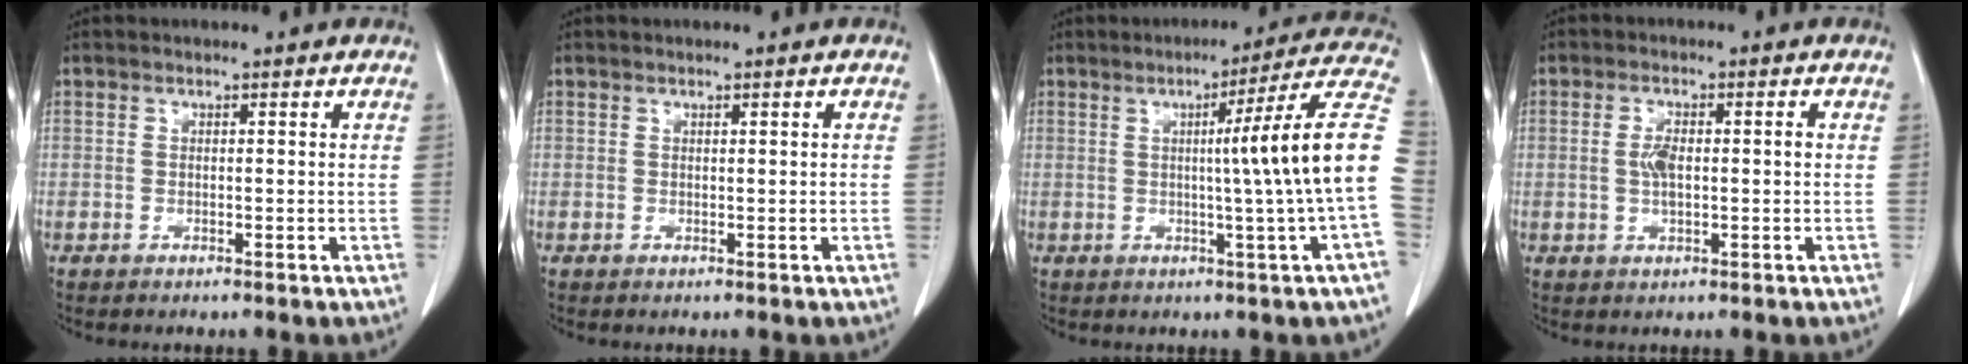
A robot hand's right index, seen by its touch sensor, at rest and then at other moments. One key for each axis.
{"total": 0.6, "fx": 0.1, "fy": 0.0, "fz": 0.5, "tx": -0.010, "ty": 0.000, "tz": 0.003}
{"total": 14.2, "fx": -0.1, "fy": -3.1, "fz": 13.9, "tx": -0.172, "ty": 0.004, "tz": -0.006}
{"total": 4.2, "fx": 0.0, "fy": 1.4, "fz": 4.0, "tx": -0.083, "ty": 0.006, "tz": 0.001}